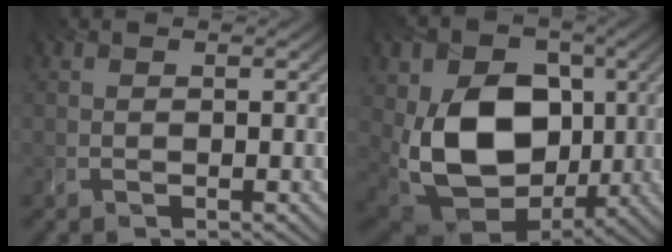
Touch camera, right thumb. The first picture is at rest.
{"total": 14.4, "force": [0.1, 10.6, 9.7], "torque": [-0.189, -0.023, 0.005]}